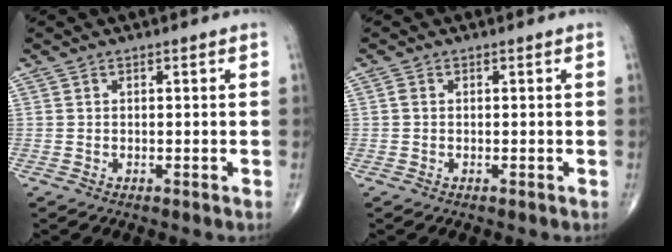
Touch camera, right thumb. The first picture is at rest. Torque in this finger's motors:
{"motor_torque": [-0.26, 0.09, 0.19, 0.03, 0.00]}